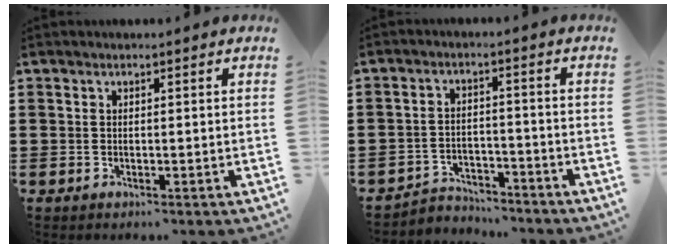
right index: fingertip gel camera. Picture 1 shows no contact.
{"total": 3.7, "force": [-3.6, 0.9, -0.1], "torque": [-0.007, 0.005, -0.077]}